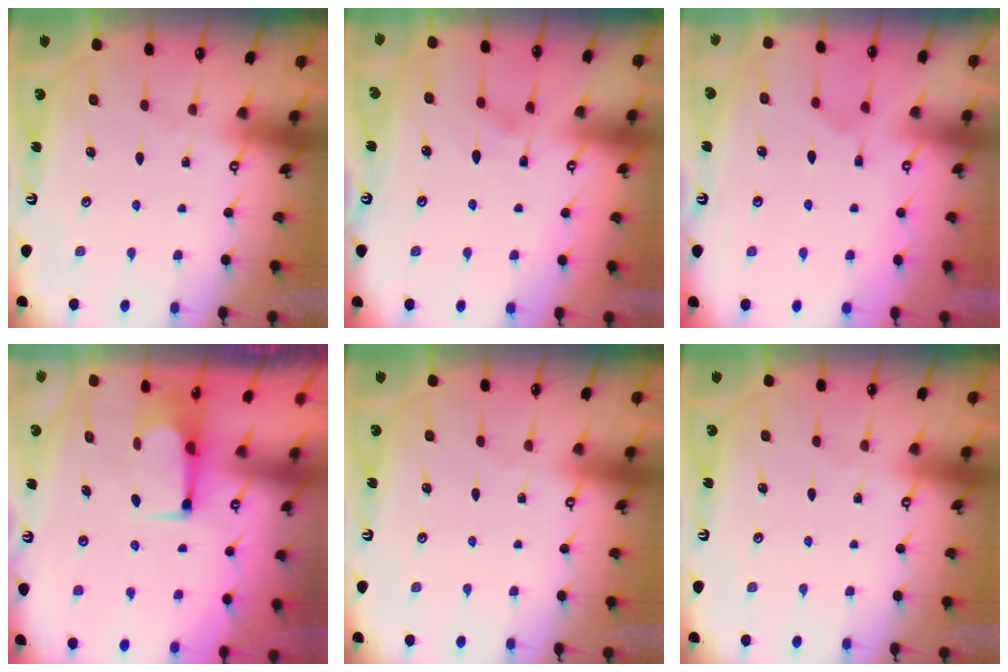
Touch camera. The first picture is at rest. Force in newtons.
{"total": 4.8, "press": 4.8, "slide": 0.5}
{"total": 2.5, "press": 2.2, "slide": 1.2}
{"total": 2.2, "press": 2.2, "slide": 0.2}
{"total": 0.0}
{"total": 0.0}